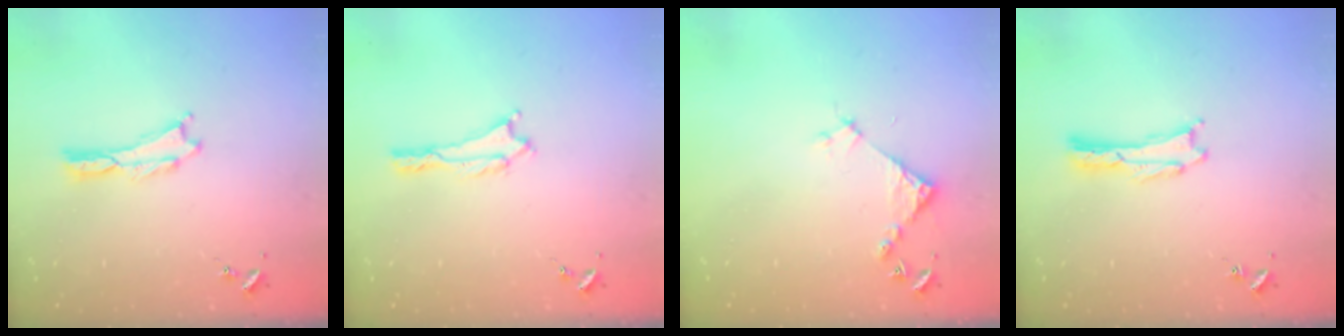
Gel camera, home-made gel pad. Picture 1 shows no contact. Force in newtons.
{"total": 0.0}
{"total": 3.9, "press": 3.8, "slide": 0.3}
{"total": 0.0}